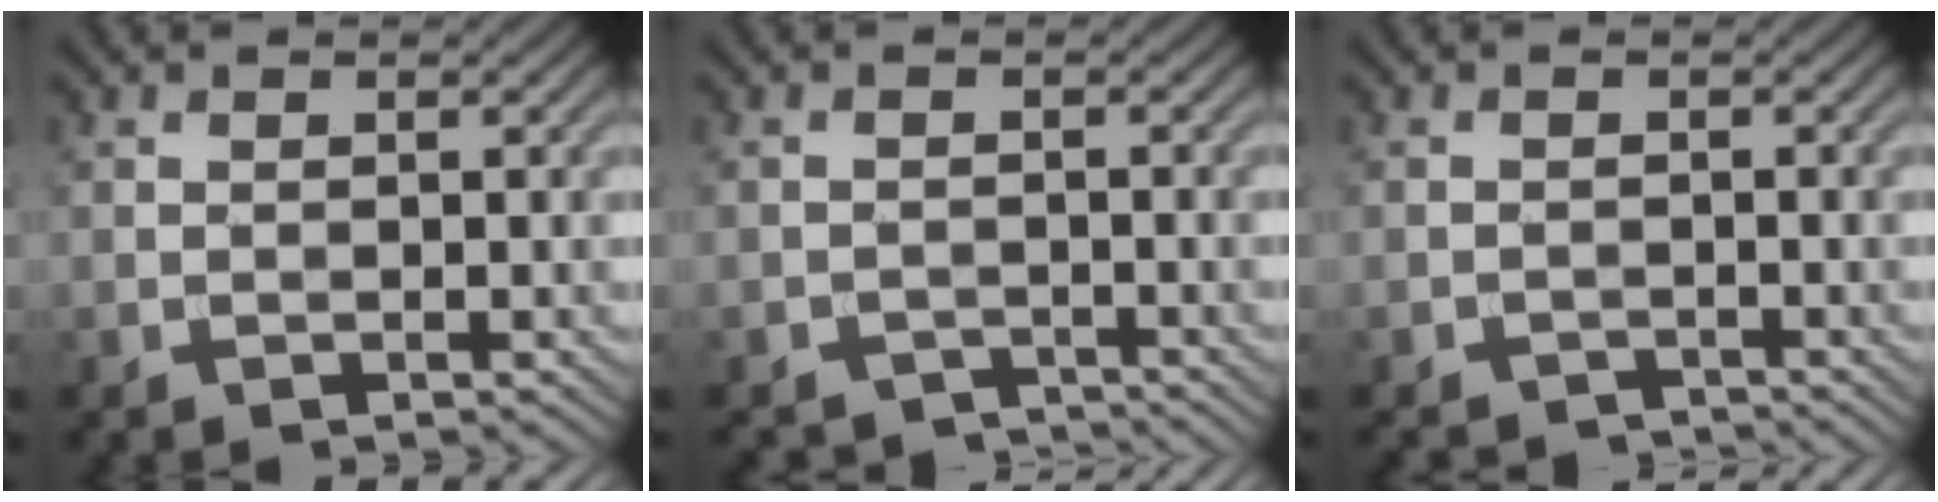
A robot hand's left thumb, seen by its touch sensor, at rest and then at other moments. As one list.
[{"total": 2.7, "force": [-2.6, 0.7, 0.3], "torque": [-0.001, 0.000, -0.047]}, {"total": 2.5, "force": [-2.4, 0.5, 0.5], "torque": [-0.005, -0.003, -0.043]}]